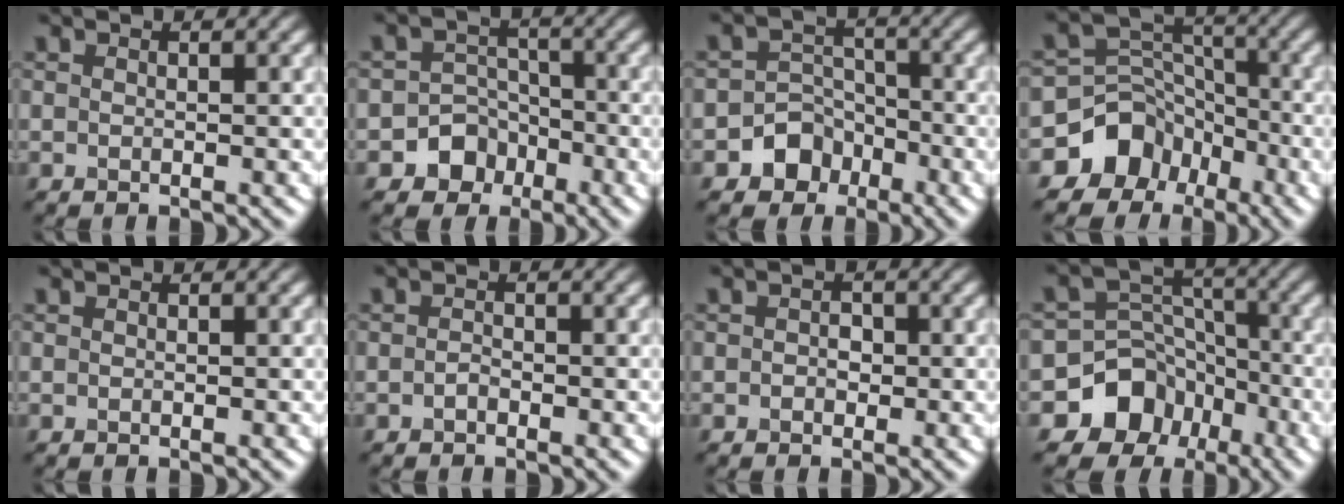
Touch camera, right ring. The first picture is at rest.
{"total": 4.9, "force": [-2.6, 4.1, 0.8], "torque": [0.022, 0.001, -0.062]}
{"total": 4.5, "force": [-2.5, 3.6, 0.8], "torque": [0.021, 0.007, -0.056]}
{"total": 8.1, "force": [-5.1, 6.2, 1.4], "torque": [-0.010, 0.016, -0.100]}
{"total": 0.0}
{"total": 0.7, "force": [-0.4, 0.4, 0.4], "torque": [-0.009, 0.000, -0.008]}
{"total": 1.2, "force": [-0.1, 0.9, 0.7], "torque": [-0.008, -0.003, -0.005]}
{"total": 9.7, "force": [-5.6, 7.8, 1.6], "torque": [-0.007, 0.003, -0.115]}